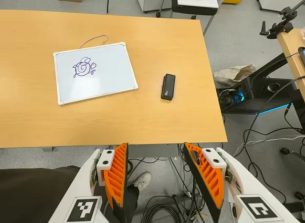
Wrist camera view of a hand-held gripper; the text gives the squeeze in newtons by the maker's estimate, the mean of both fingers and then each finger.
{"total": 0.0}